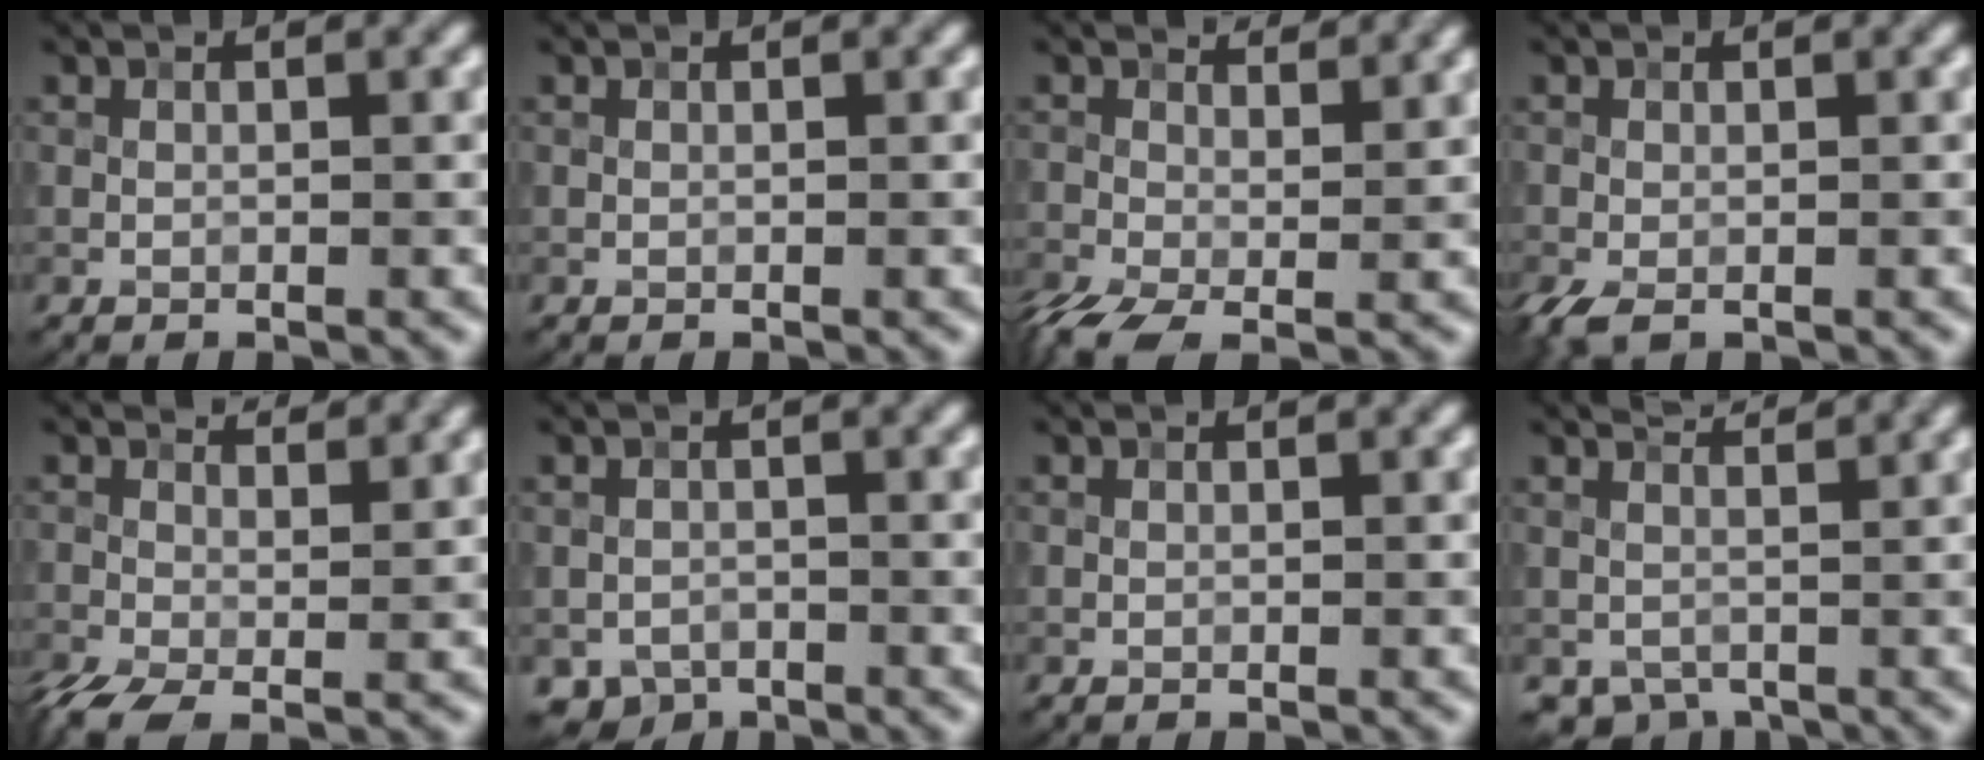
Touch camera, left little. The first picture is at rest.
{"total": 0.0}
{"total": 4.6, "force": [-0.4, 2.6, 3.8], "torque": [-0.091, -0.008, -0.017]}
{"total": 2.8, "force": [-1.2, 1.7, 1.8], "torque": [-0.053, -0.006, -0.027]}
{"total": 4.4, "force": [0.1, 2.5, 3.5], "torque": [-0.087, -0.006, -0.006]}
{"total": 2.1, "force": [-1.2, 1.7, 0.4], "torque": [-0.007, -0.007, -0.023]}
{"total": 0.0}
{"total": 2.2, "force": [1.3, 1.4, 1.1], "torque": [-0.020, -0.004, 0.024]}